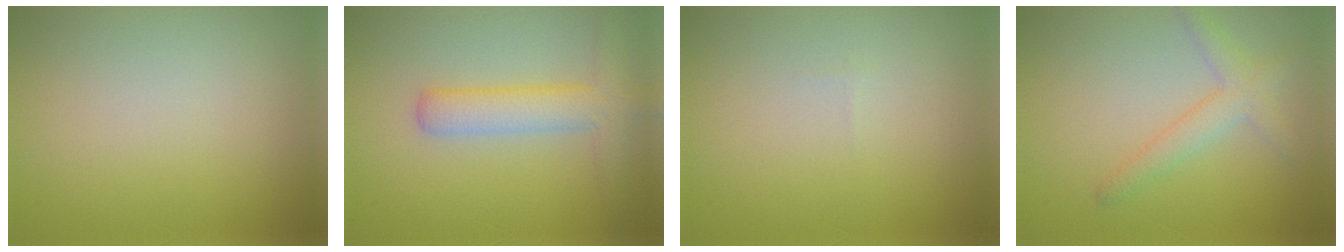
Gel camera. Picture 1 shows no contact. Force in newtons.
{"total": 4.2, "press": 4.2, "slide": 0.1}
{"total": 0.0}
{"total": 2.7, "press": 2.7, "slide": 0.1}